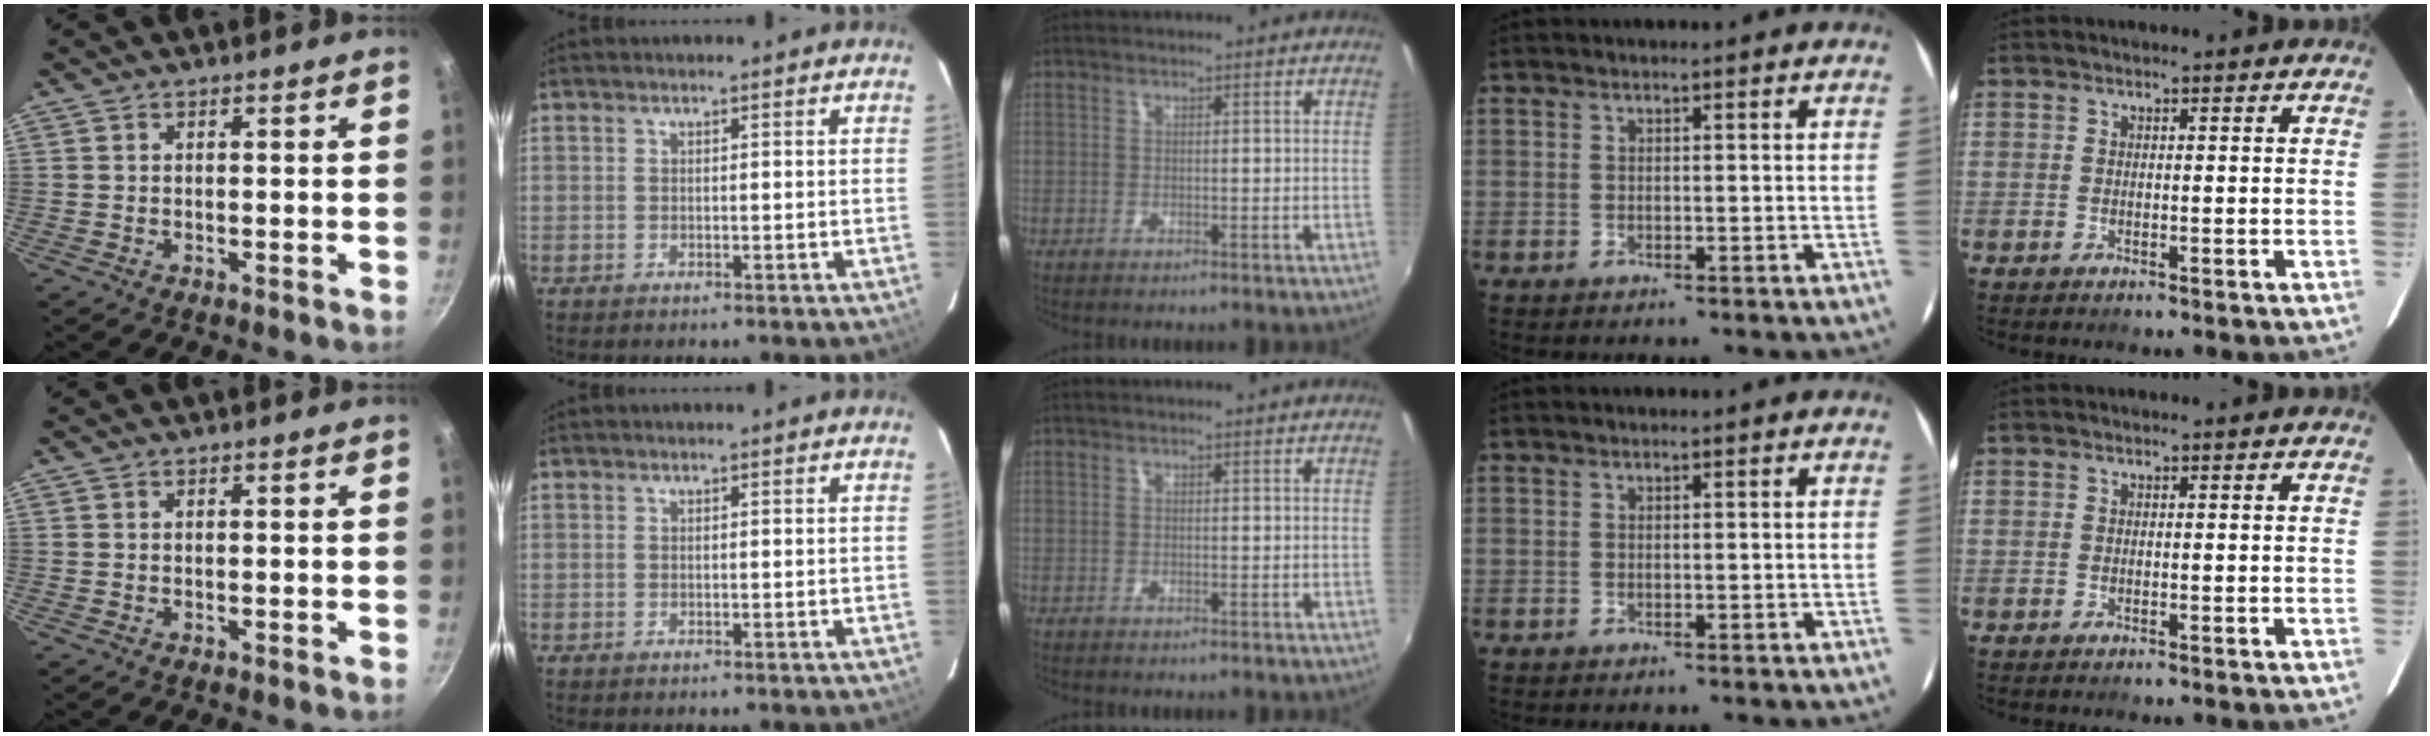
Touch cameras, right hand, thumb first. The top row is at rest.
{}